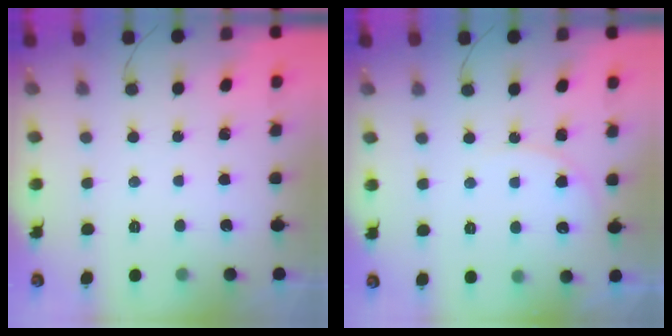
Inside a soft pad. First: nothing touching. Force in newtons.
{"total": 6.0, "press": 6.0, "slide": 0.5}